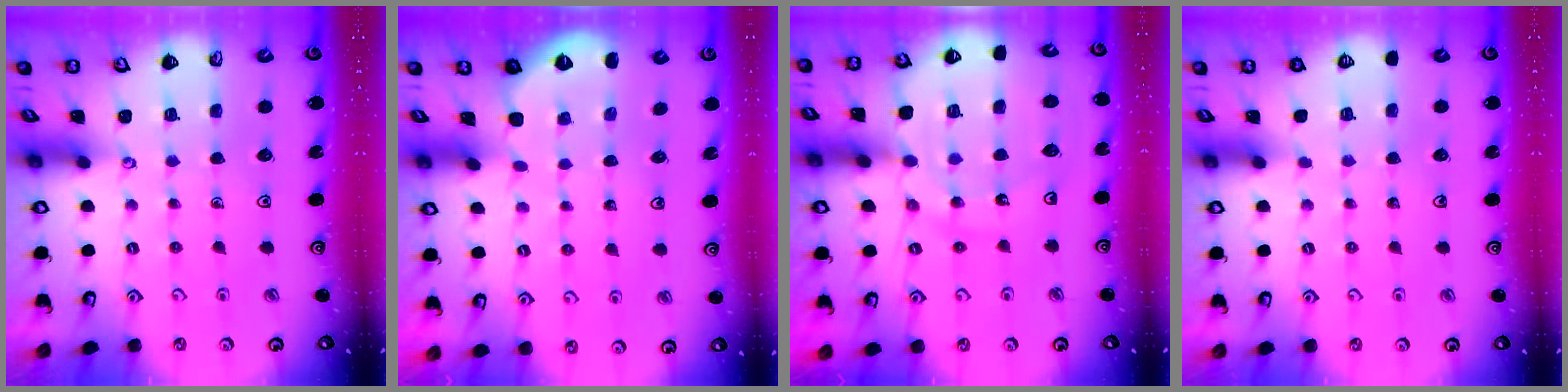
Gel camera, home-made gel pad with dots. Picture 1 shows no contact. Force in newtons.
{"total": 1.4, "press": 1.4, "slide": 0.1}
{"total": 14.4, "press": 14.3, "slide": 1.7}
{"total": 0.0}